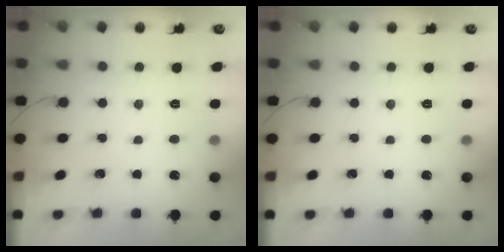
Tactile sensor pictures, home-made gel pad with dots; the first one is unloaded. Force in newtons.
{"total": 0.0}